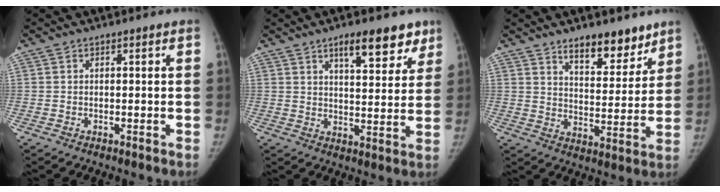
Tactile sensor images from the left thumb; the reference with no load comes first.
{"total": 10.6, "force": [7.0, 4.0, 6.9], "torque": [-0.061, -0.038, 0.103]}
{"total": 11.4, "force": [8.4, 4.6, 6.2], "torque": [-0.055, -0.061, 0.134]}